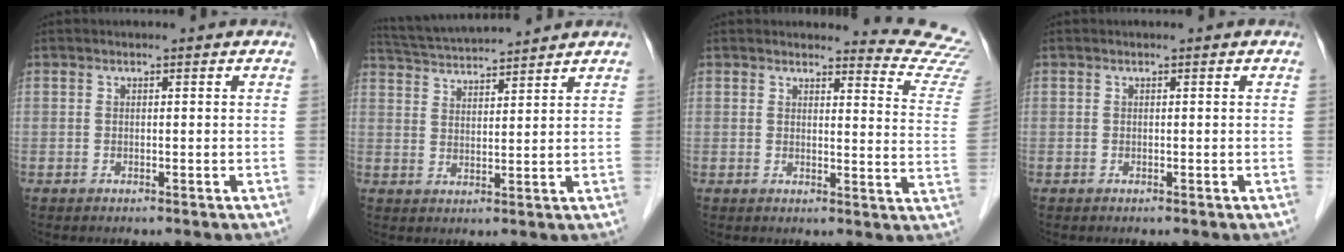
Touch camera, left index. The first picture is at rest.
{"total": 10.0, "force": [9.5, -0.4, 3.1], "torque": [-0.068, 0.026, 0.158]}
{"total": 10.7, "force": [10.7, -0.3, 0.1], "torque": [0.015, -0.112, 0.088]}
{"total": 0.0}